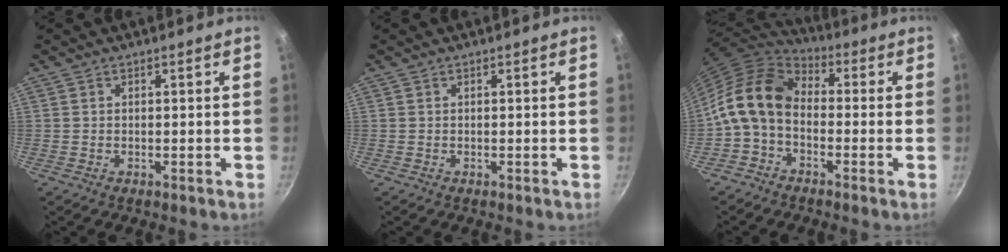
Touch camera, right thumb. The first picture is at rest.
{"total": 0.0}
{"total": 12.4, "force": [-1.7, 8.5, 8.8], "torque": [-0.155, 0.042, -0.054]}